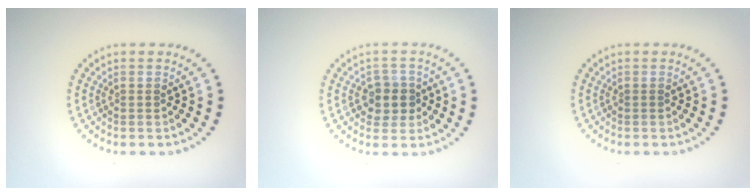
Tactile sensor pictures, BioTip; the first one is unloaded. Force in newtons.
{"total": 2.7, "press": 2.6, "slide": 0.9}
{"total": 0.0}